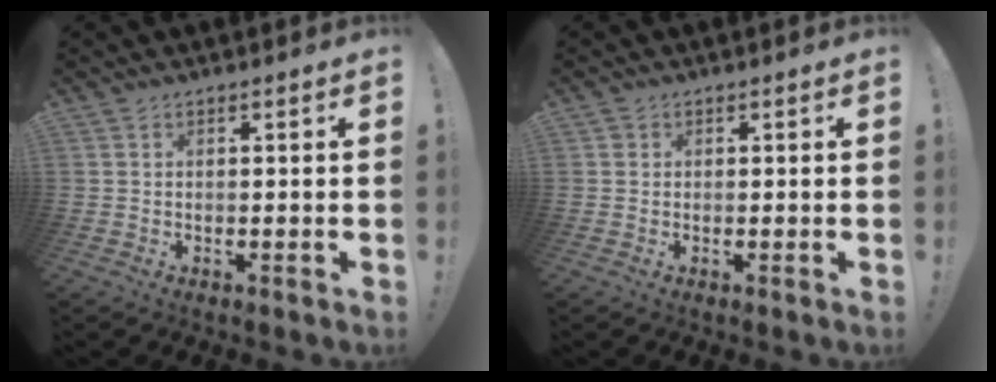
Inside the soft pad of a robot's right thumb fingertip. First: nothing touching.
{"total": 0.9, "force": [0.4, 0.8, 0.1], "torque": [0.000, 0.001, 0.006]}